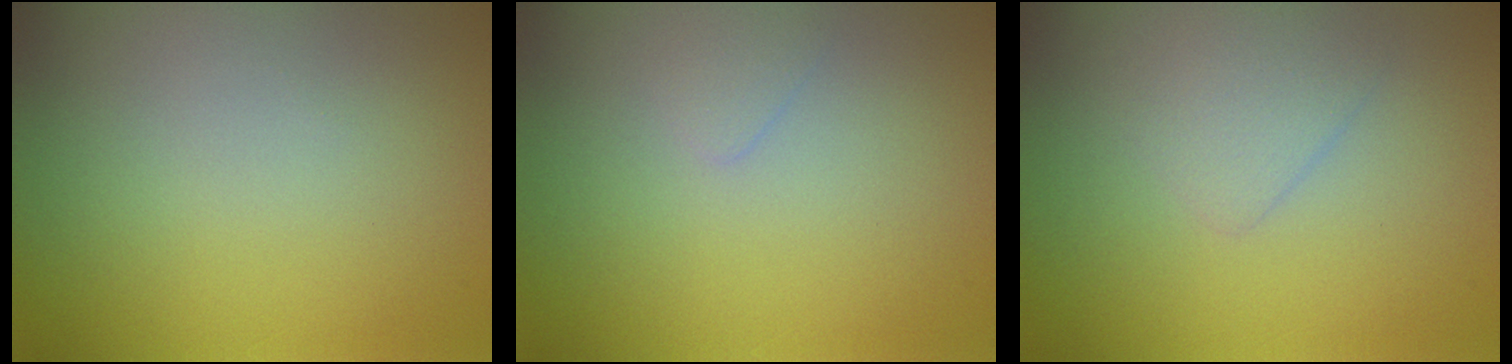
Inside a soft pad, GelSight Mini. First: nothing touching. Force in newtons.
{"total": 0.6, "press": 0.6, "slide": 0.1}
{"total": 1.7, "press": 1.7, "slide": 0.0}